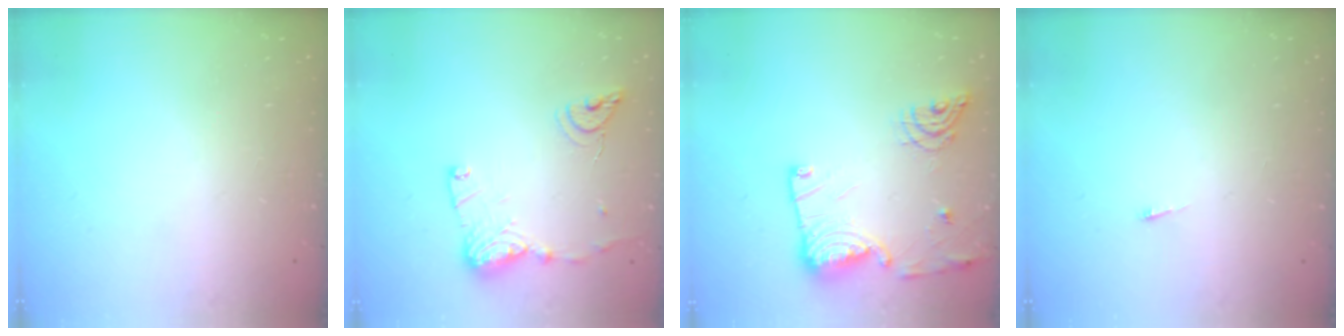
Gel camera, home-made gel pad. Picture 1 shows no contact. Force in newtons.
{"total": 12.7, "press": 12.6, "slide": 1.4}
{"total": 15.8, "press": 15.7, "slide": 0.9}
{"total": 2.6, "press": 2.5, "slide": 0.3}